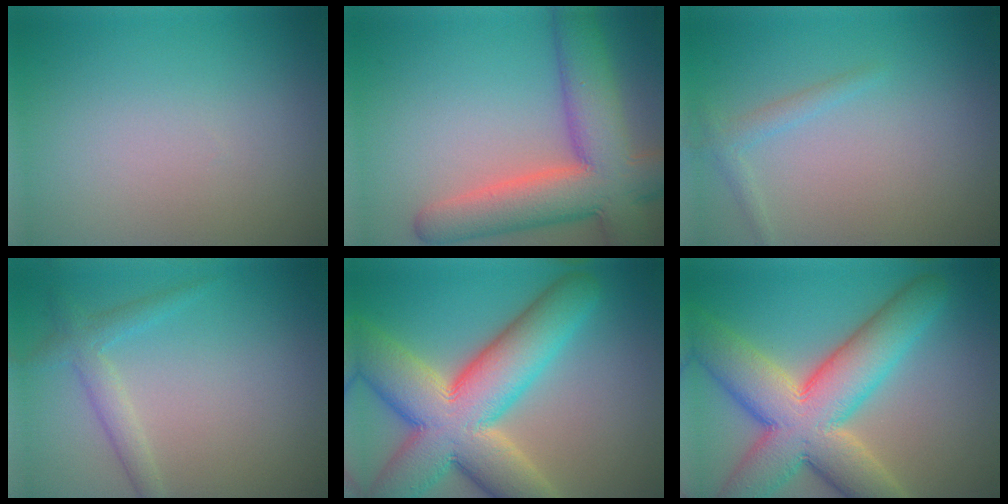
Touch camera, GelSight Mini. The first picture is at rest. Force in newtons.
{"total": 9.7, "press": 9.7, "slide": 0.6}
{"total": 1.3, "press": 1.3, "slide": 0.1}
{"total": 2.3, "press": 2.3, "slide": 0.1}
{"total": 13.5, "press": 13.5, "slide": 1.1}
{"total": 11.9, "press": 11.9, "slide": 0.7}